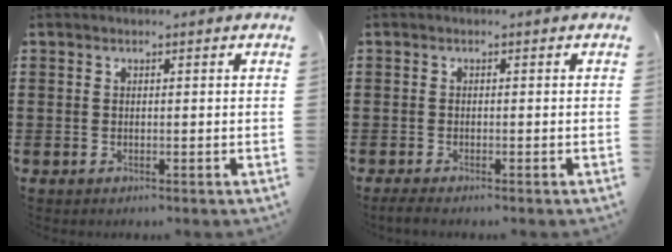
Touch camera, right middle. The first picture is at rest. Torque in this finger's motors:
{"motor_torque": [1.02, 0.53, 0.15, 0.02]}